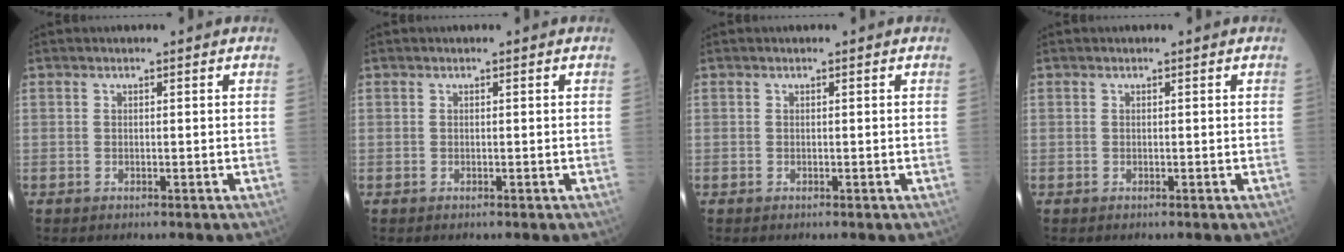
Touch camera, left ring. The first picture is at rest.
{"total": 0.0}
{"total": 0.0}
{"total": 0.0}